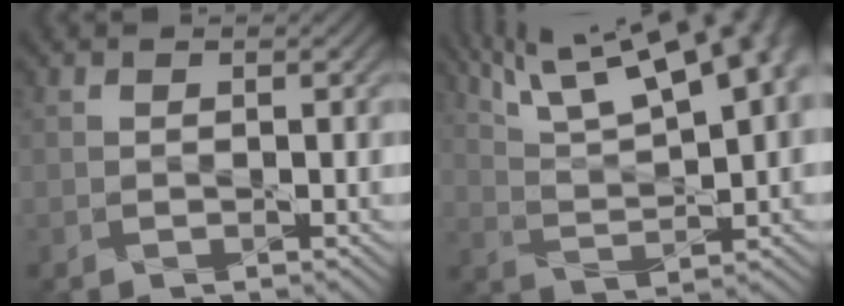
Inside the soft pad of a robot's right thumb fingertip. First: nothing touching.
{"total": 18.3, "force": [10.3, 6.1, 13.8], "torque": [-0.242, 0.039, 0.158]}